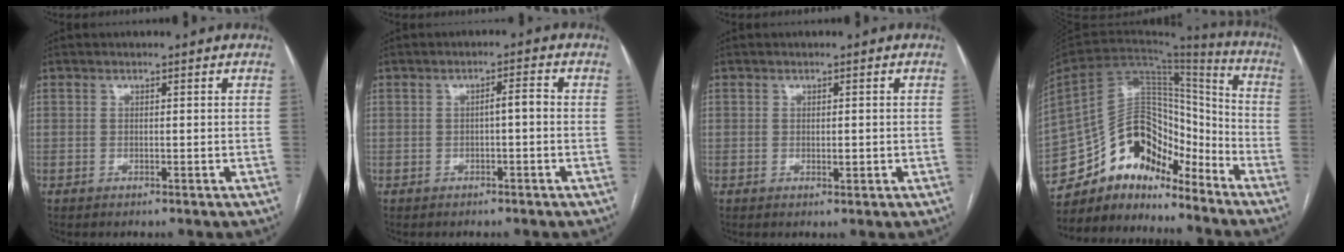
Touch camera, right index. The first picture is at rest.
{"total": 2.2, "force": [-0.3, 0.4, 2.1], "torque": [-0.031, 0.006, -0.005]}
{"total": 1.2, "force": [-0.1, 0.5, 1.1], "torque": [-0.014, -0.002, 0.002]}
{"total": 17.6, "force": [-14.3, 7.4, 7.2], "torque": [-0.128, 0.067, -0.247]}